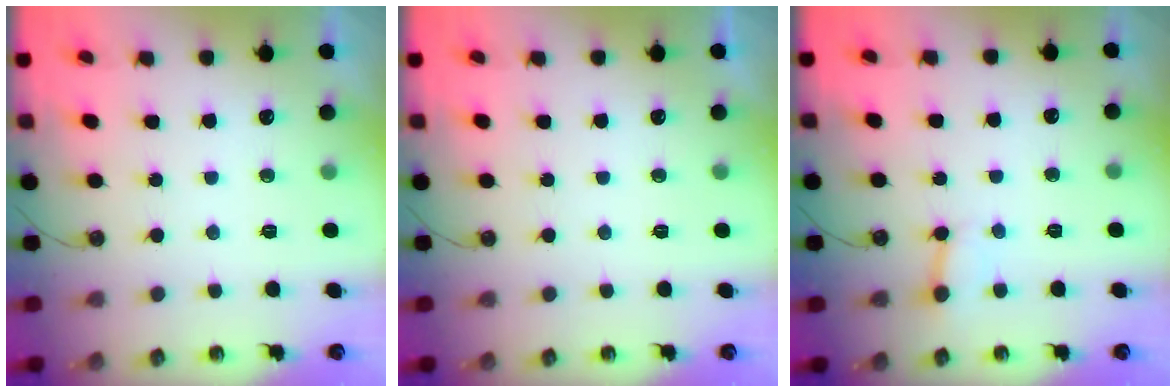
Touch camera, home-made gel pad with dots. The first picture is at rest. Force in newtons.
{"total": 0.0}
{"total": 2.4, "press": 2.4, "slide": 0.1}